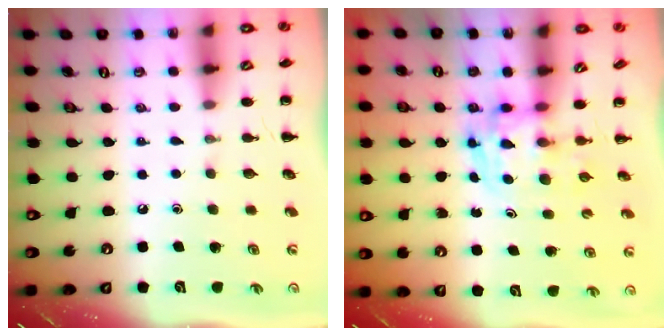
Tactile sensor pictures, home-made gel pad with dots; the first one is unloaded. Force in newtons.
{"total": 3.7, "press": 3.7, "slide": 0.6}